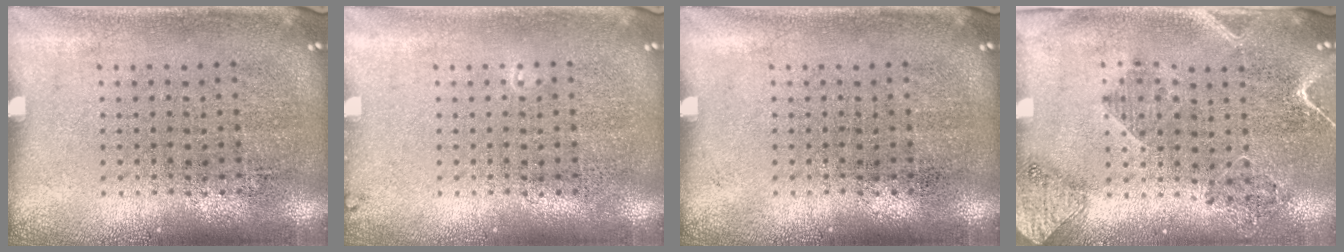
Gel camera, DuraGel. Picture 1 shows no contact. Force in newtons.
{"total": 0.7, "press": 0.7, "slide": 0.2}
{"total": 0.0}
{"total": 1.8, "press": 1.6, "slide": 0.8}